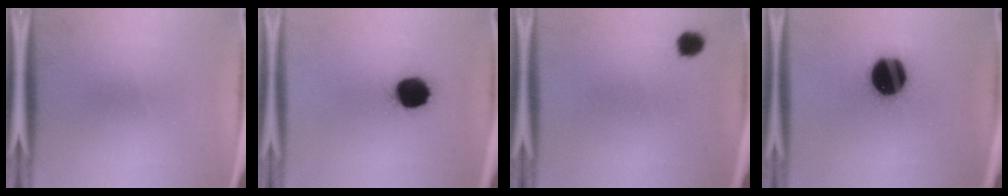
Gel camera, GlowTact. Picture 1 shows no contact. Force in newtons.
{"total": 11.5}
{"total": 2.8}
{"total": 19.3}